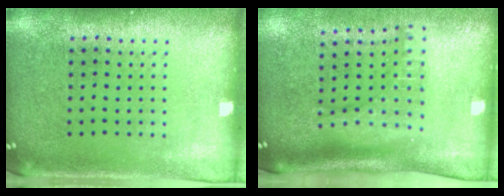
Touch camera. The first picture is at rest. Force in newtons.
{"total": 2.2, "press": 1.6, "slide": 1.5}